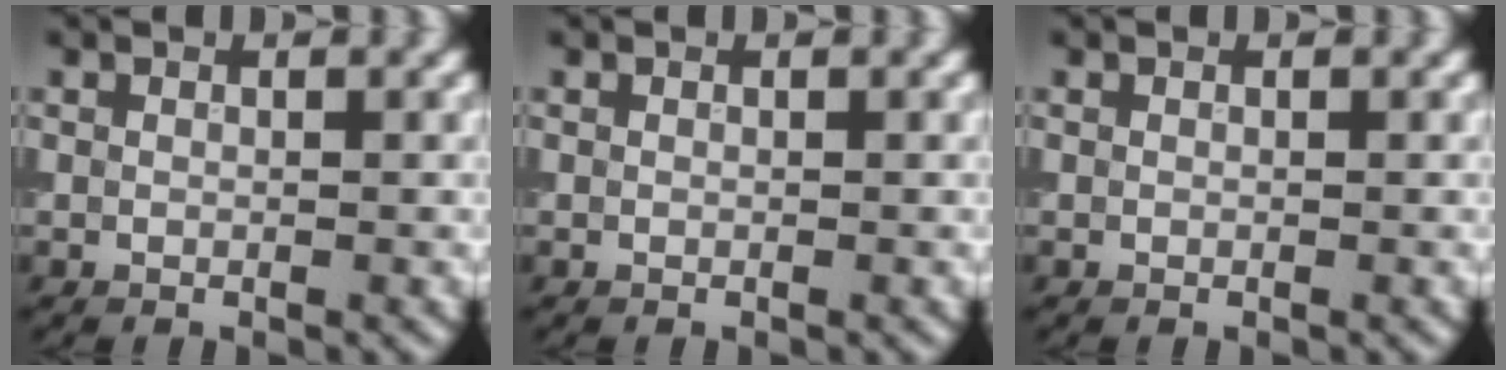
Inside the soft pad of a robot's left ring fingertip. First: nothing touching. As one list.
[{"total": 0.0}, {"total": 0.0}]